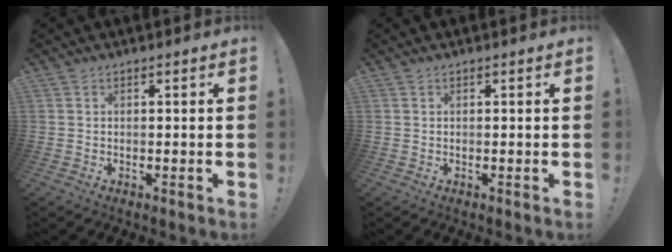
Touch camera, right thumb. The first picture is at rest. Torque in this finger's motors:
{"motor_torque": [0.00, 0.00, 0.09, -0.03, -0.02]}